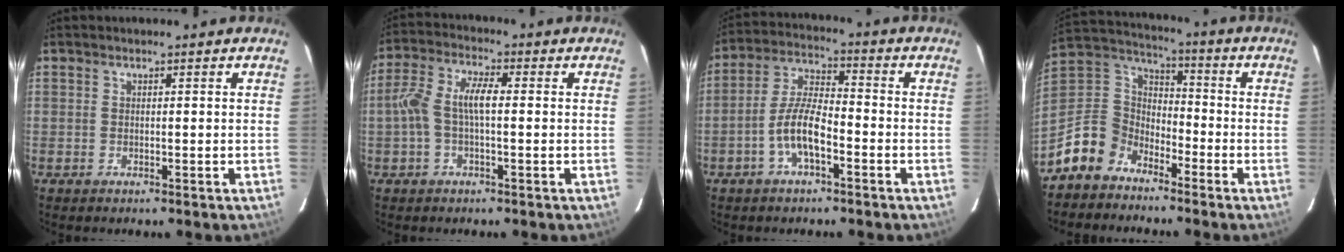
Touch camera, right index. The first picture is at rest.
{"total": 7.1, "force": [-0.4, 2.4, 6.6], "torque": [-0.145, 0.018, -0.009]}
{"total": 8.2, "force": [-3.7, 2.7, 6.8], "torque": [-0.149, 0.011, -0.069]}
{"total": 10.3, "force": [-7.2, 6.7, 2.9], "torque": [-0.079, 0.036, -0.148]}